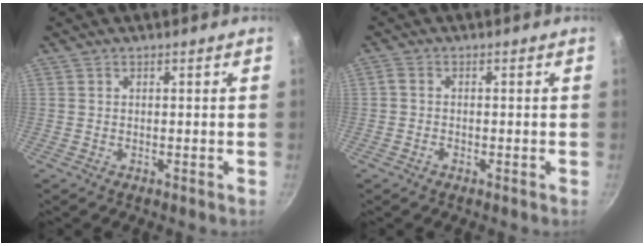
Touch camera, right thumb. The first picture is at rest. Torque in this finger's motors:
{"motor_torque": [-0.38, 0.26, -0.11, 0.14, 0.05]}